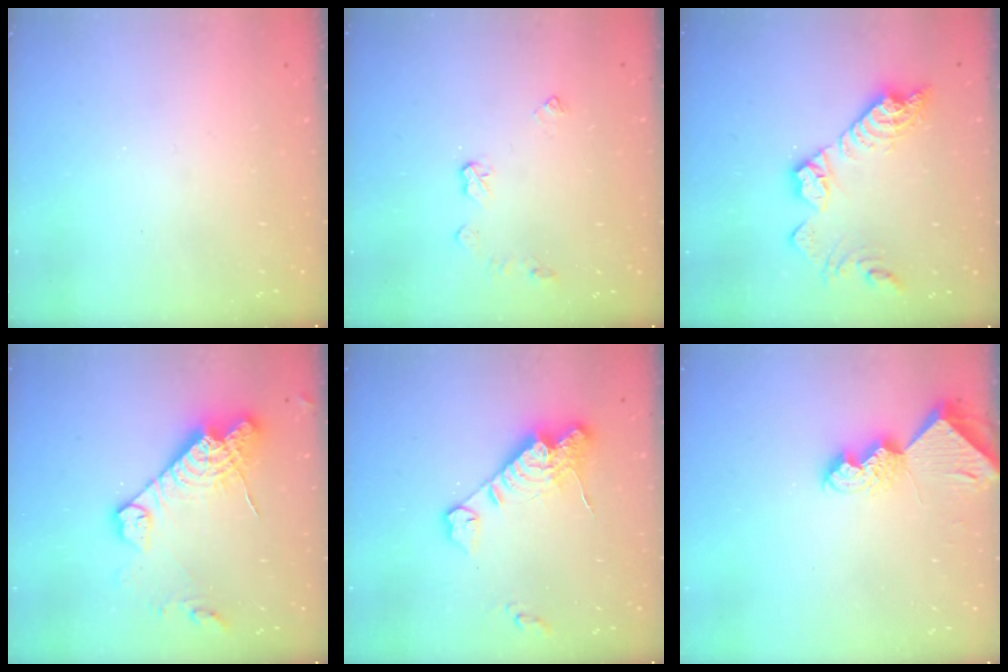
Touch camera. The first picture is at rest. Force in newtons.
{"total": 6.1, "press": 6.1, "slide": 0.4}
{"total": 15.8, "press": 15.7, "slide": 1.1}
{"total": 17.7, "press": 17.6, "slide": 1.7}
{"total": 14.1, "press": 14.0, "slide": 1.5}
{"total": 7.6, "press": 7.5, "slide": 0.7}